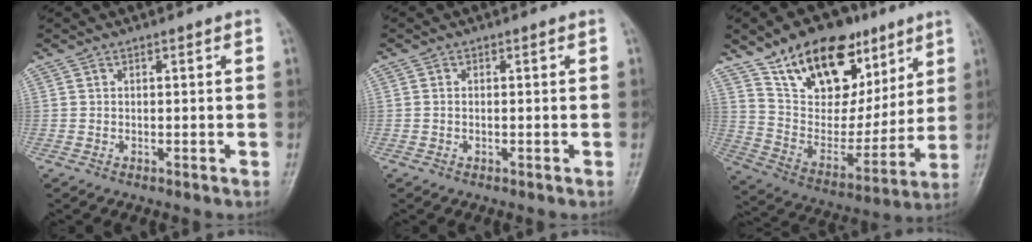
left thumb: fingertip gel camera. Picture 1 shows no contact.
{"total": 0.5, "force": [-0.1, 0.2, 0.5], "torque": [-0.012, 0.003, 0.000]}
{"total": 22.4, "force": [12.6, 13.4, 12.9], "torque": [-0.152, -0.039, 0.218]}